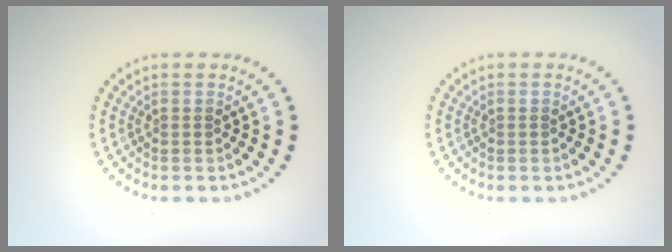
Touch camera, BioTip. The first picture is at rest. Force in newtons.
{"total": 0.0}